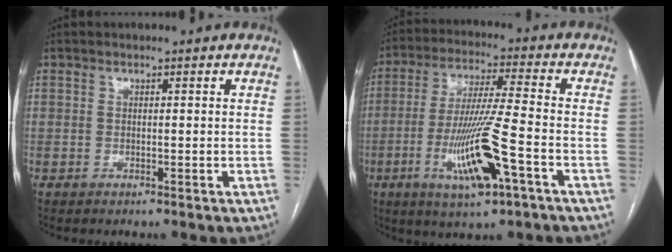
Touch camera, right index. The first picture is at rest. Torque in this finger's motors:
{"motor_torque": [1.98, -0.12, 0.37, 0.21]}